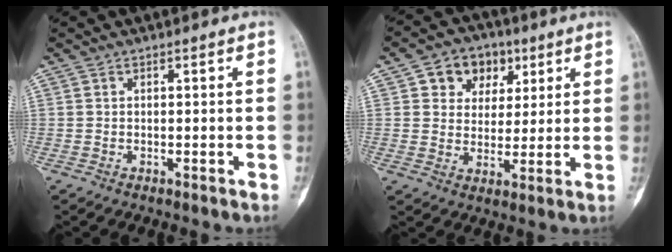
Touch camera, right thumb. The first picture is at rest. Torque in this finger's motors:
{"motor_torque": [-0.40, 0.25, 0.13, -0.04, -0.02]}